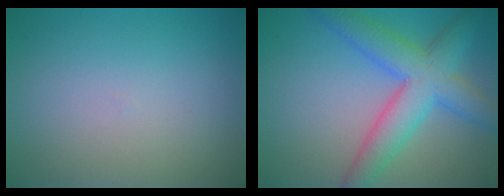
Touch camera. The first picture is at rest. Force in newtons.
{"total": 6.8, "press": 6.8, "slide": 0.3}